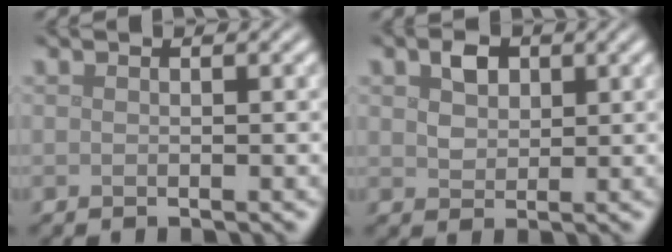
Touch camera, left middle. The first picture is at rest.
{"total": 2.4, "force": [1.0, 1.7, 1.3], "torque": [-0.026, 0.003, 0.017]}